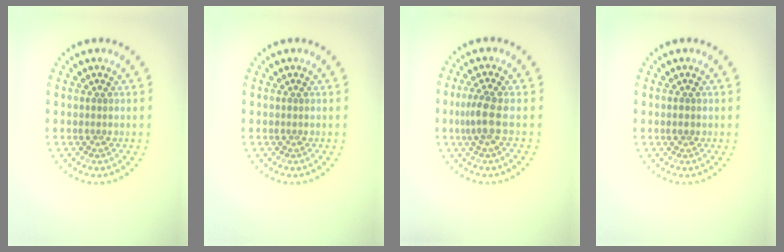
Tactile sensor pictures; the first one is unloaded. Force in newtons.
{"total": 0.0}
{"total": 2.2, "press": 1.8, "slide": 1.2}
{"total": 1.0, "press": 0.9, "slide": 0.2}